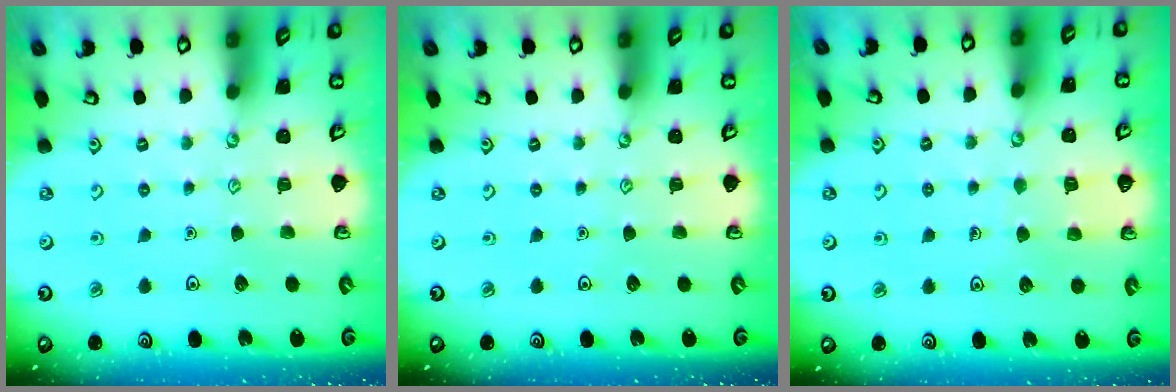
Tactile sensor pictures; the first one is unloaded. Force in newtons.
{"total": 0.0}
{"total": 3.5, "press": 3.5, "slide": 0.3}